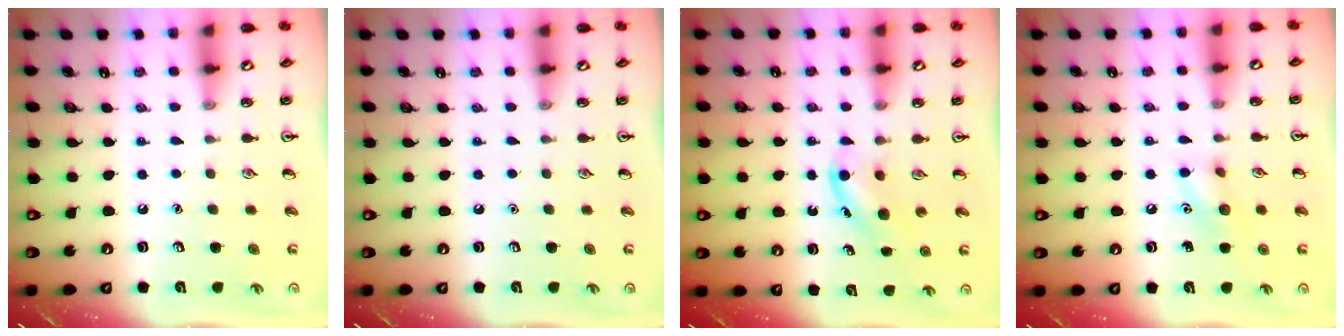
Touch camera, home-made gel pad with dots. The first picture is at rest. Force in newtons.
{"total": 0.0}
{"total": 4.1, "press": 3.9, "slide": 1.3}
{"total": 8.1, "press": 8.0, "slide": 1.1}